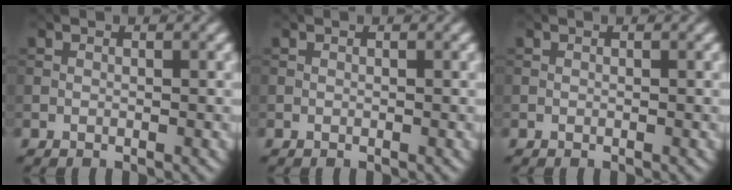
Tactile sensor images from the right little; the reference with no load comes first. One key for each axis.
{"total": 0.0}
{"total": 0.0}